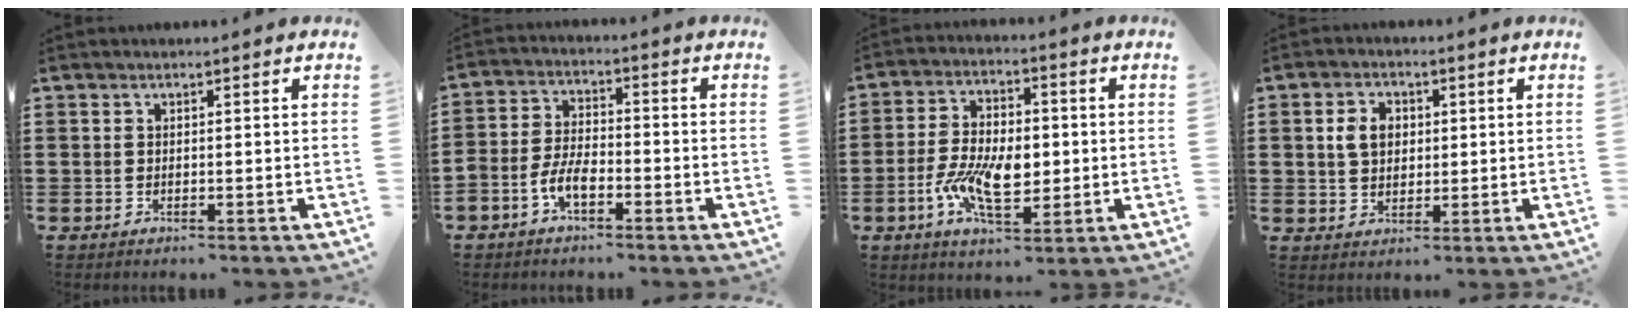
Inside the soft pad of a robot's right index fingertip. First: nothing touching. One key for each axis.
{"total": 4.5, "fx": -2.7, "fy": 2.0, "fz": 3.0, "tx": -0.080, "ty": 0.001, "tz": -0.058}
{"total": 9.5, "fx": -1.7, "fy": 4.9, "fz": 7.9, "tx": -0.161, "ty": 0.001, "tz": -0.034}
{"total": 4.2, "fx": 0.7, "fy": 3.2, "fz": 2.7, "tx": -0.062, "ty": 0.014, "tz": 0.010}